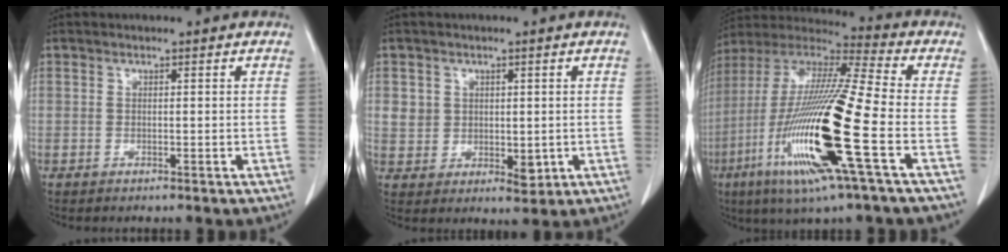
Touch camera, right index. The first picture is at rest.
{"total": 5.1, "force": [0.8, 4.4, 2.4], "torque": [-0.029, -0.005, 0.025]}
{"total": 23.2, "force": [-7.1, 1.0, 22.1], "torque": [-0.465, -0.036, -0.140]}